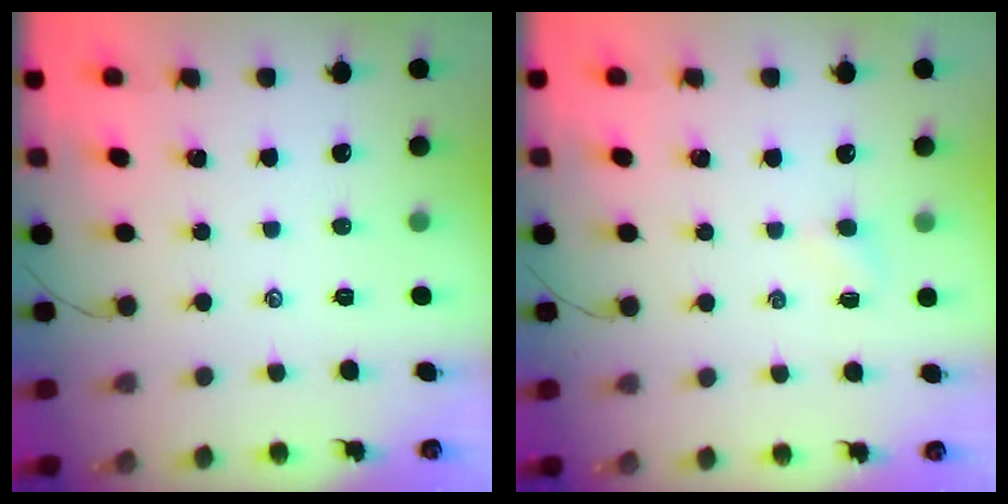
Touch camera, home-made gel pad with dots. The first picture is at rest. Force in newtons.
{"total": 2.6, "press": 2.5, "slide": 0.9}